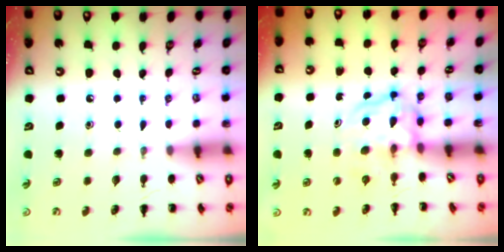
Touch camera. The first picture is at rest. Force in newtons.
{"total": 3.9, "press": 3.9, "slide": 0.4}